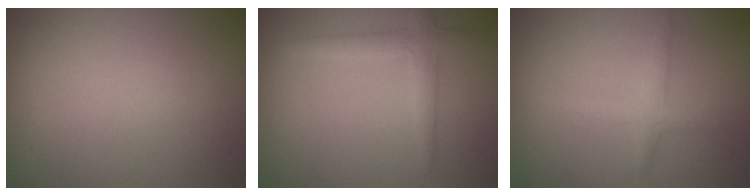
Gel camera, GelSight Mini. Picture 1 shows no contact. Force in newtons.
{"total": 2.3, "press": 2.3, "slide": 0.1}
{"total": 1.8, "press": 1.8, "slide": 0.1}